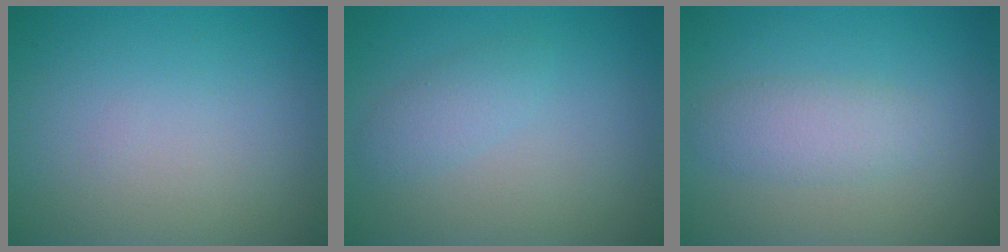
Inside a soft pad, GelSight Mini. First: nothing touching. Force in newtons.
{"total": 1.6, "press": 1.6, "slide": 0.0}
{"total": 2.5, "press": 2.5, "slide": 0.0}